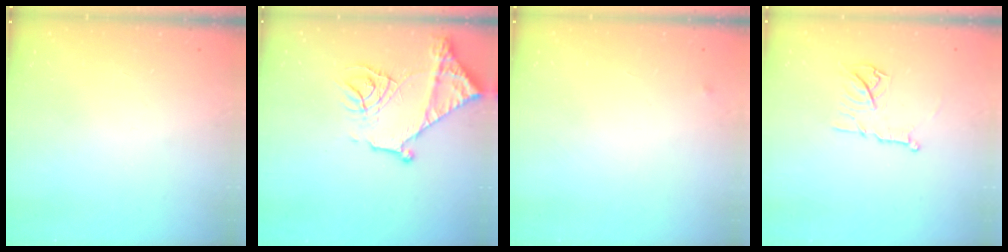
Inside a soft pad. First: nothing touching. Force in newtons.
{"total": 17.6, "press": 17.5, "slide": 1.7}
{"total": 2.5, "press": 2.4, "slide": 0.4}
{"total": 11.4, "press": 11.4, "slide": 0.6}